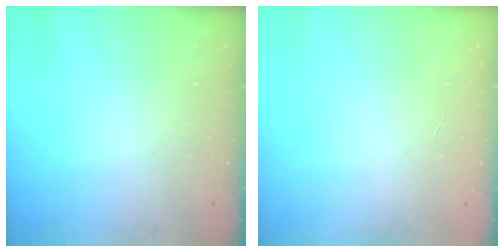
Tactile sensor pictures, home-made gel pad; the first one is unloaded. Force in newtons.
{"total": 0.0}